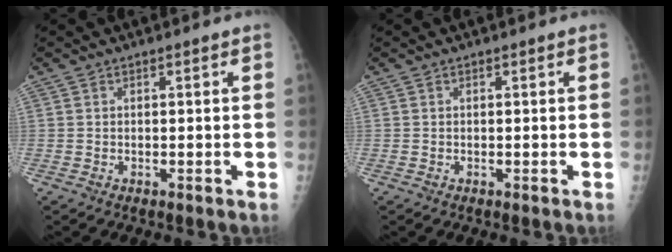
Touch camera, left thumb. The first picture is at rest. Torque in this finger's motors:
{"motor_torque": [-0.01, 0.01, -0.01, -0.01, 0.00]}